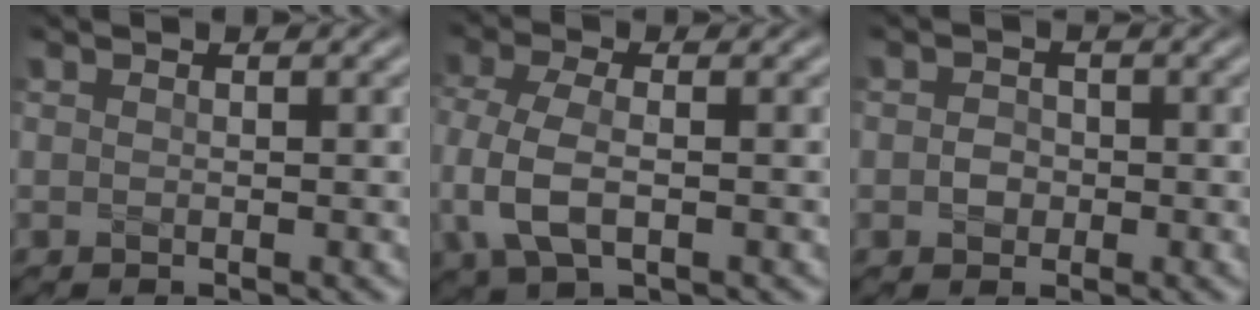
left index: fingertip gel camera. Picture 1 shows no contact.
{"total": 5.2, "force": [-1.1, 2.9, 4.1], "torque": [-0.102, 0.000, -0.027]}
{"total": 1.5, "force": [-0.2, 1.3, 0.6], "torque": [0.002, 0.000, -0.013]}